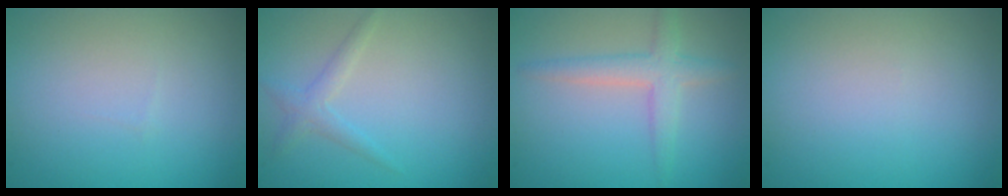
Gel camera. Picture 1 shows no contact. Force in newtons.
{"total": 1.5, "press": 1.5, "slide": 0.1}
{"total": 2.9, "press": 2.9, "slide": 0.2}
{"total": 0.0}